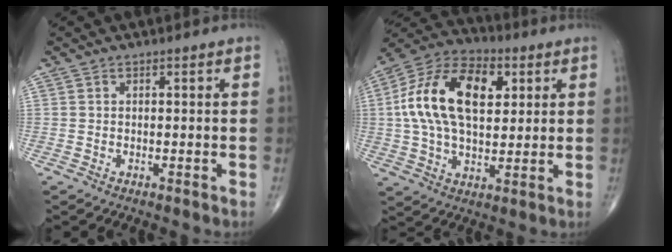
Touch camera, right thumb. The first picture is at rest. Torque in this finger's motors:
{"motor_torque": [1.34, 1.69, 0.62, -0.23, 0.43]}